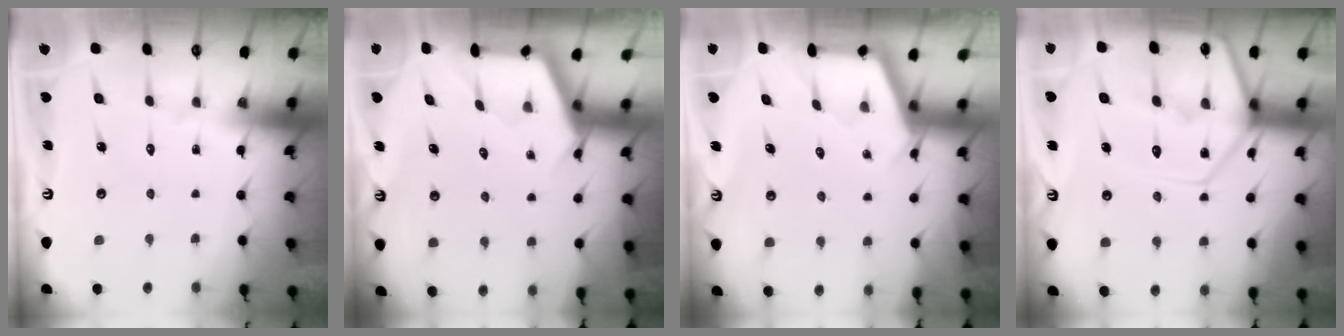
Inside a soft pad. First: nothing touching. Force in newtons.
{"total": 2.5, "press": 2.5, "slide": 0.4}
{"total": 2.6, "press": 2.6, "slide": 0.3}
{"total": 14.7, "press": 14.6, "slide": 1.5}